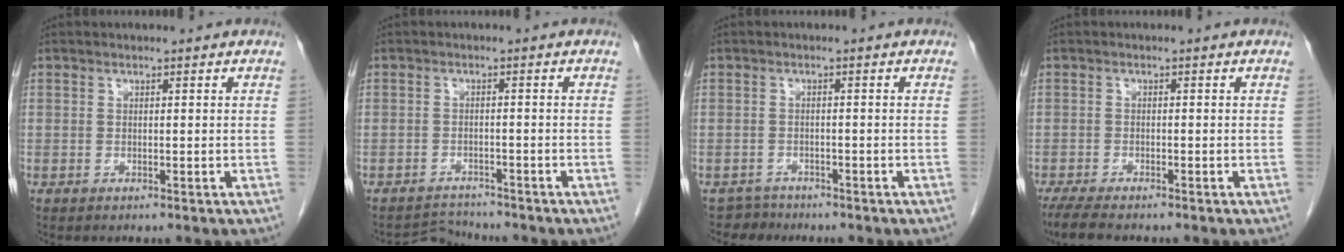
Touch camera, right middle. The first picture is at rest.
{"total": 3.0, "force": [-2.7, 0.2, -1.4], "torque": [0.024, -0.005, -0.043]}
{"total": 2.1, "force": [-1.6, 0.8, -1.1], "torque": [0.018, 0.002, -0.029]}
{"total": 4.3, "force": [-3.6, 0.6, 2.3], "torque": [-0.047, -0.014, -0.059]}